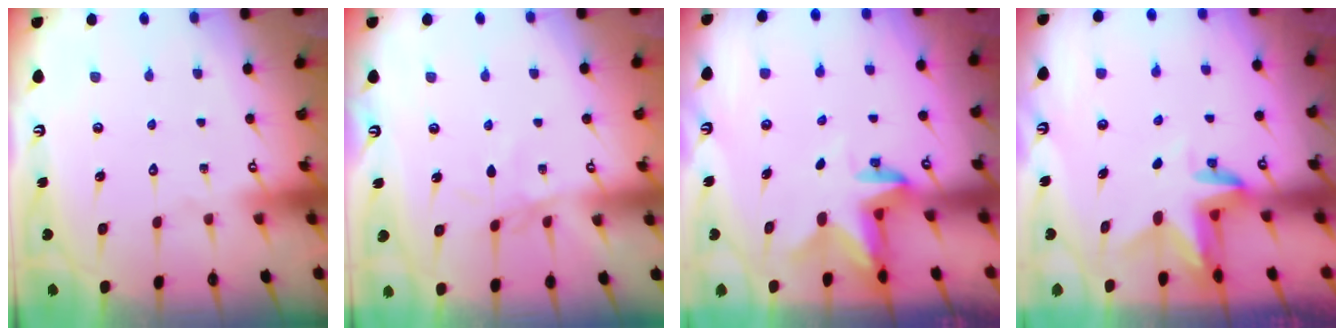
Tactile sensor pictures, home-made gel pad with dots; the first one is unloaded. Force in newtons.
{"total": 2.0, "press": 1.9, "slide": 0.4}
{"total": 2.6, "press": 2.5, "slide": 0.5}
{"total": 3.1, "press": 3.1, "slide": 0.2}